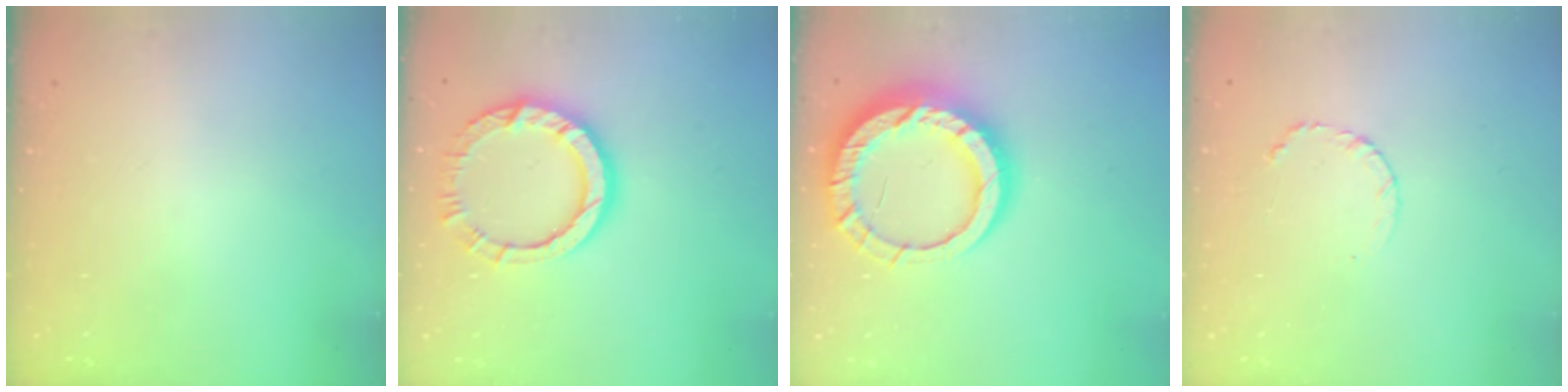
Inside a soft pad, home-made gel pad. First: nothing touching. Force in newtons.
{"total": 11.6, "press": 11.6, "slide": 0.8}
{"total": 18.4, "press": 18.3, "slide": 1.7}
{"total": 3.7, "press": 3.7, "slide": 0.5}